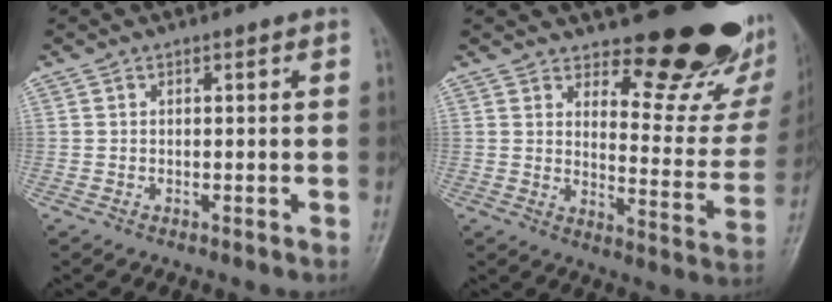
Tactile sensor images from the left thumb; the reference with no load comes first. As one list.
[{"total": 19.1, "force": [14.7, 7.0, 10.0], "torque": [-0.075, -0.130, 0.183]}]